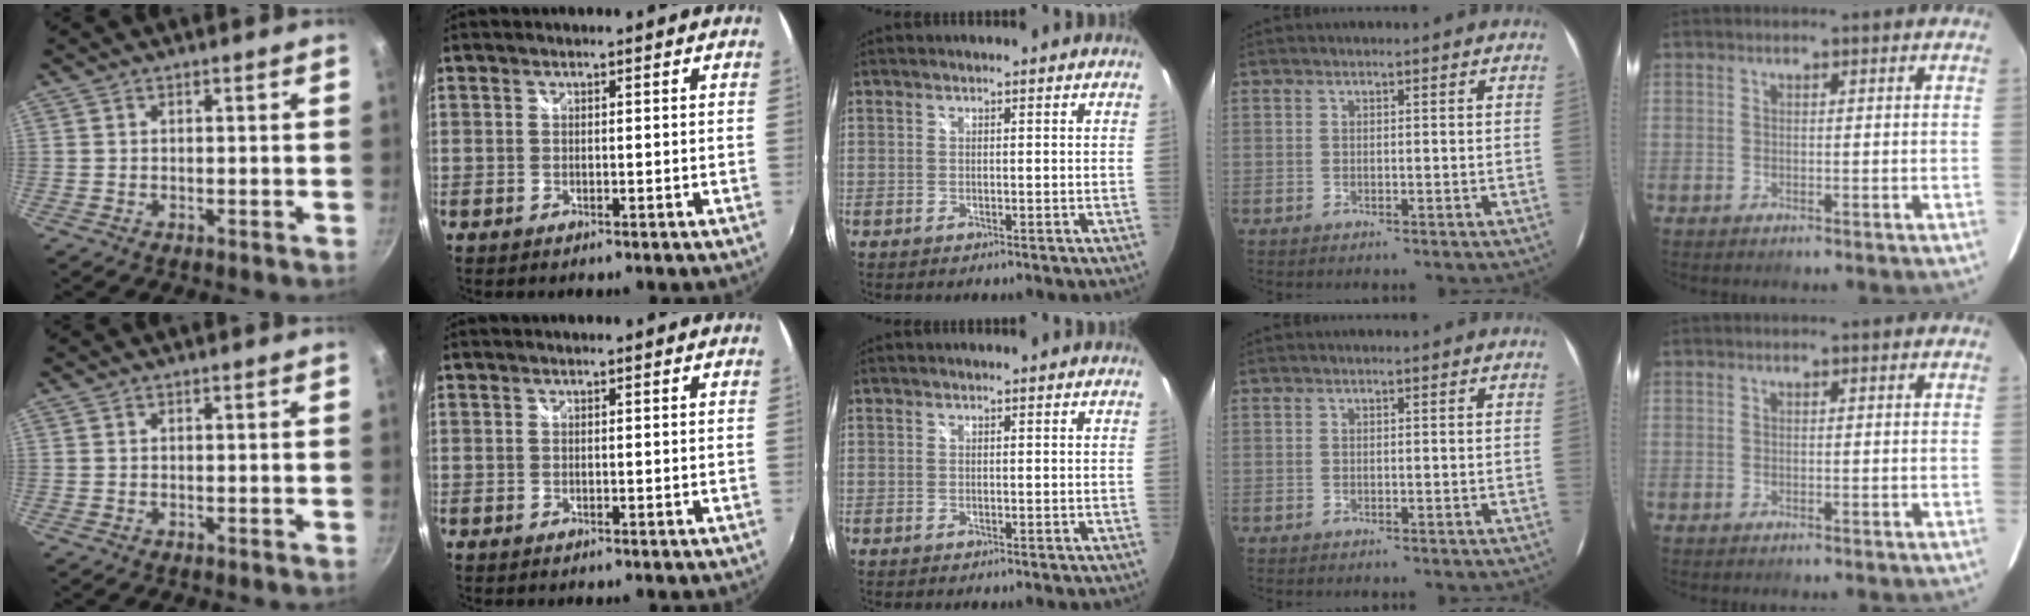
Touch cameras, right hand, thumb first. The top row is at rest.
{}